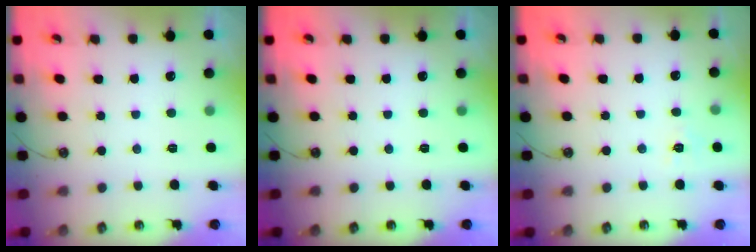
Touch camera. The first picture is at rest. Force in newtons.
{"total": 0.0}
{"total": 6.0, "press": 6.0, "slide": 0.7}